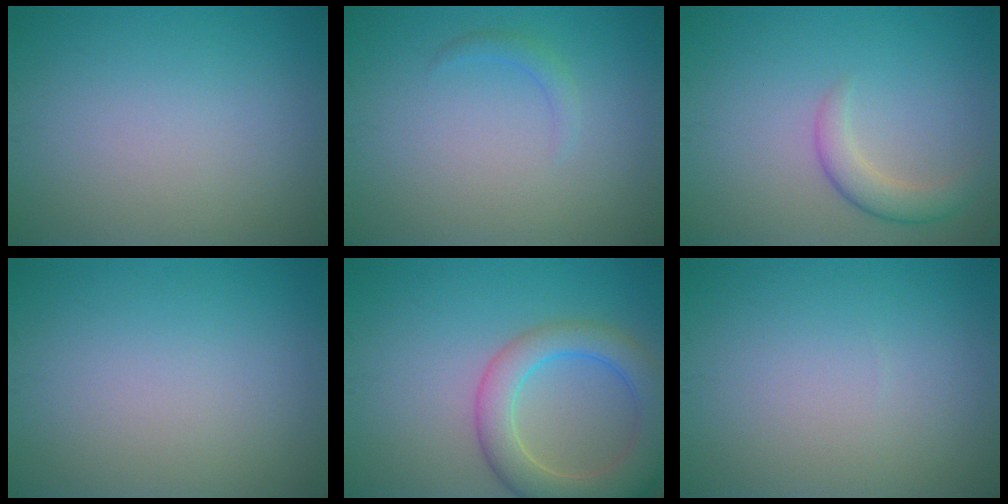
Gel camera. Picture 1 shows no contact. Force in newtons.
{"total": 1.1, "press": 1.1, "slide": 0.2}
{"total": 2.6, "press": 2.6, "slide": 0.1}
{"total": 0.0}
{"total": 6.5, "press": 6.5, "slide": 0.5}
{"total": 0.0}